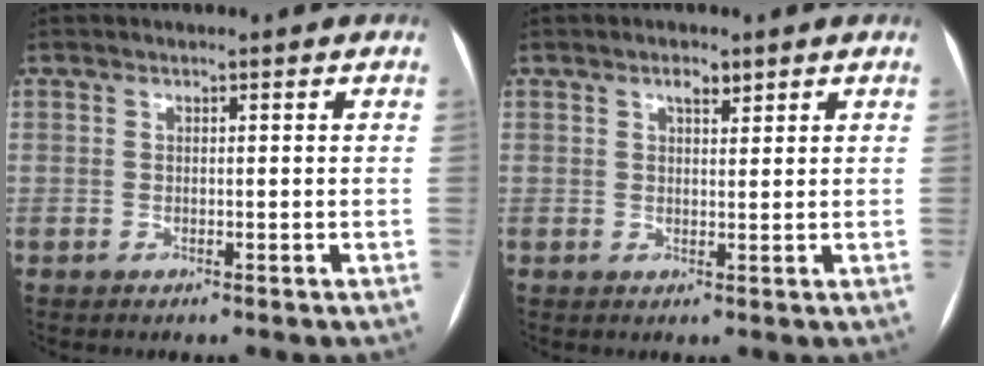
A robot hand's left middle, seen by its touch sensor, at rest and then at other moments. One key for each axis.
{"total": 2.0, "fx": 1.4, "fy": 0.7, "fz": 1.3, "tx": -0.023, "ty": 0.002, "tz": 0.022}